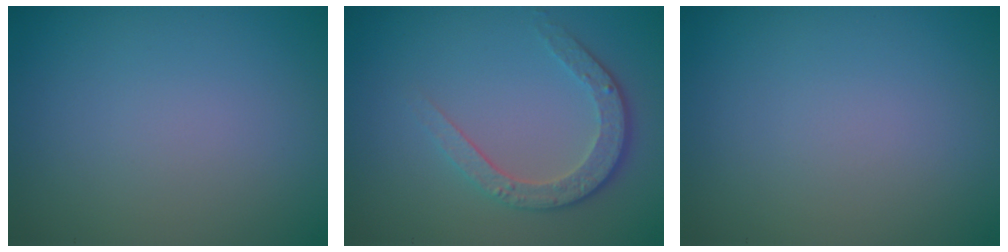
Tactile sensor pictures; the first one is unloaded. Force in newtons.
{"total": 3.5, "press": 2.8, "slide": 2.1}
{"total": 0.0}